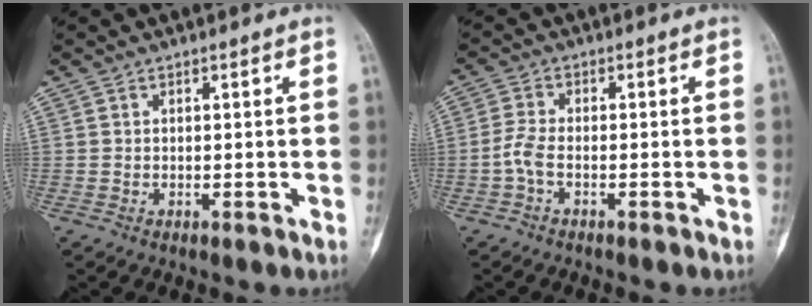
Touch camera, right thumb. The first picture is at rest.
{"total": 3.4, "force": [-1.4, 1.7, 2.6], "torque": [-0.063, 0.009, -0.036]}